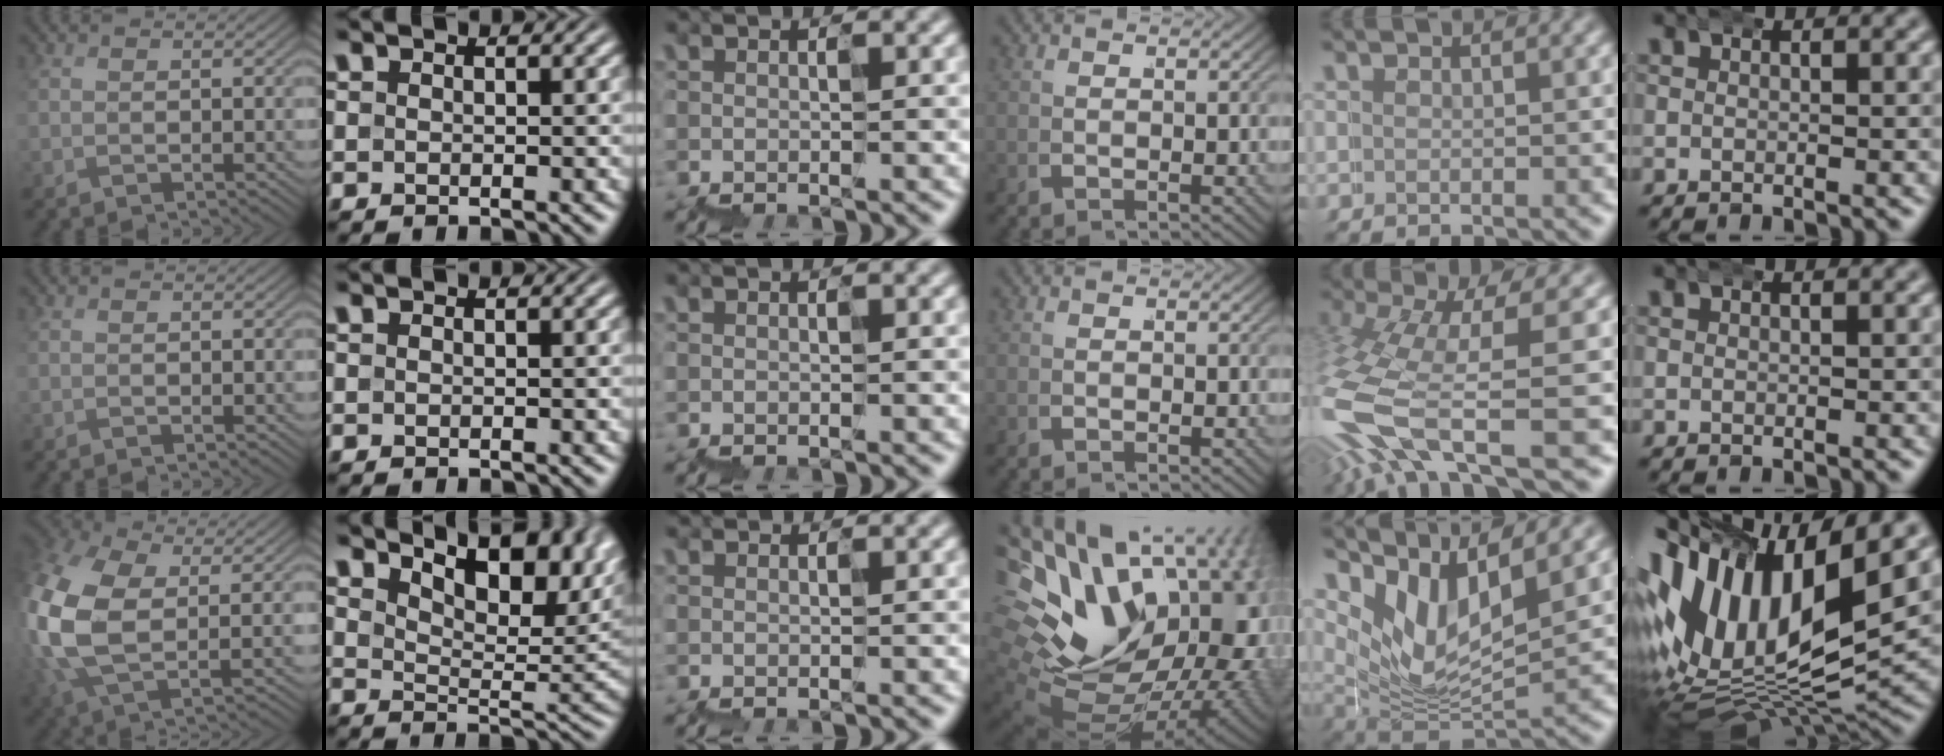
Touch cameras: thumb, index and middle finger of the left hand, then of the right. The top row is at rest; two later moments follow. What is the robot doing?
{"motion": "wrap", "object": "belt"}